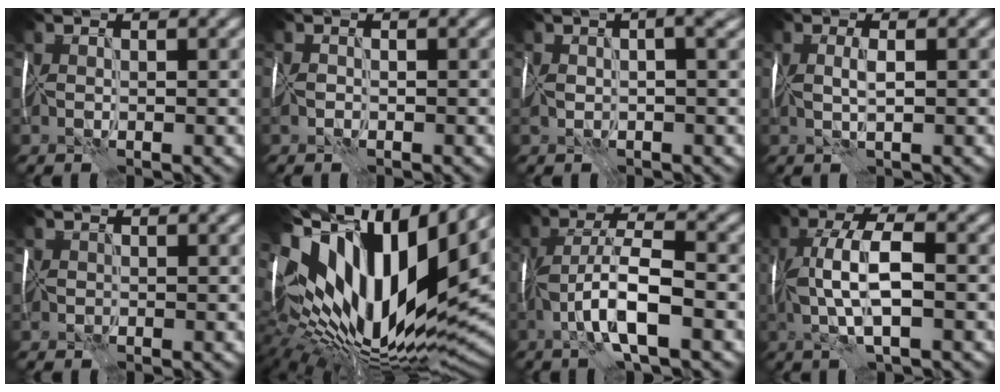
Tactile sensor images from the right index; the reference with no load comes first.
{"total": 1.0, "force": [-0.7, 0.6, 0.3], "torque": [-0.008, 0.002, -0.019]}
{"total": 4.7, "force": [1.0, 2.3, 4.0], "torque": [-0.058, 0.021, 0.010]}
{"total": 1.5, "force": [0.2, 0.1, 1.4], "torque": [-0.030, 0.005, 0.004]}
{"total": 0.7, "force": [-0.1, 0.7, -0.1], "torque": [0.009, -0.001, -0.006]}
{"total": 18.9, "force": [3.9, 8.5, 16.3], "torque": [-0.312, -0.003, 0.066]}
{"total": 6.9, "force": [-2.4, 1.7, 6.2], "torque": [-0.114, 0.016, -0.052]}
{"total": 6.1, "force": [-0.5, 2.0, 5.8], "torque": [-0.113, 0.017, -0.015]}